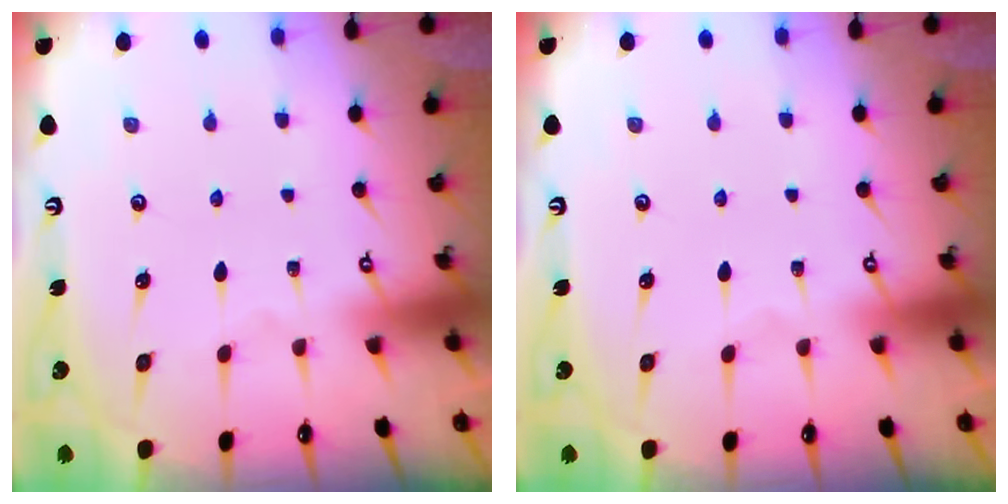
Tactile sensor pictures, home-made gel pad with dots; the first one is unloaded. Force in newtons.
{"total": 0.0}